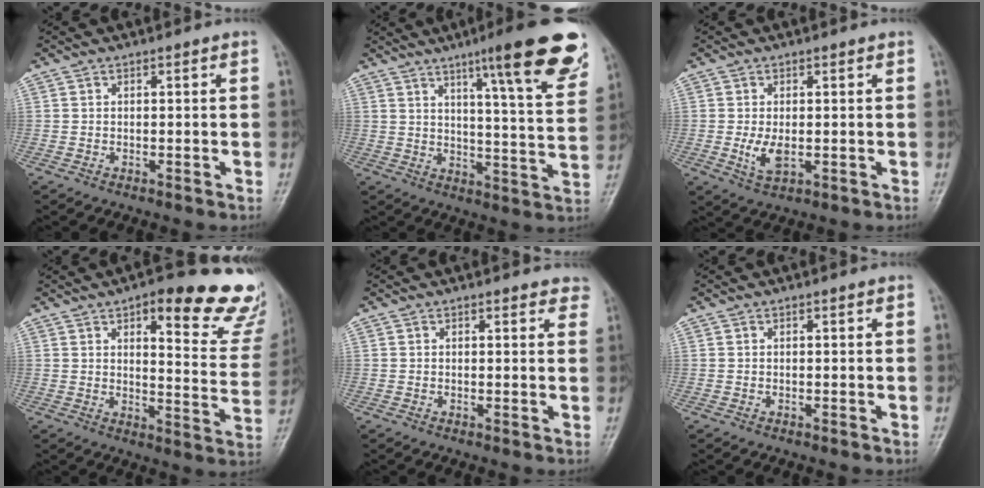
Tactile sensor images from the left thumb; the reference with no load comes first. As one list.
[{"total": 17.5, "force": [10.5, 2.1, 13.8], "torque": [-0.166, -0.054, 0.142]}, {"total": 4.0, "force": [-0.2, 2.1, 3.4], "torque": [-0.066, -0.010, 0.001]}, {"total": 21.1, "force": [13.0, 6.8, 15.1], "torque": [-0.140, -0.063, 0.151]}, {"total": 2.9, "force": [2.5, 1.3, 0.9], "torque": [0.017, -0.007, 0.014]}, {"total": 0.0}]